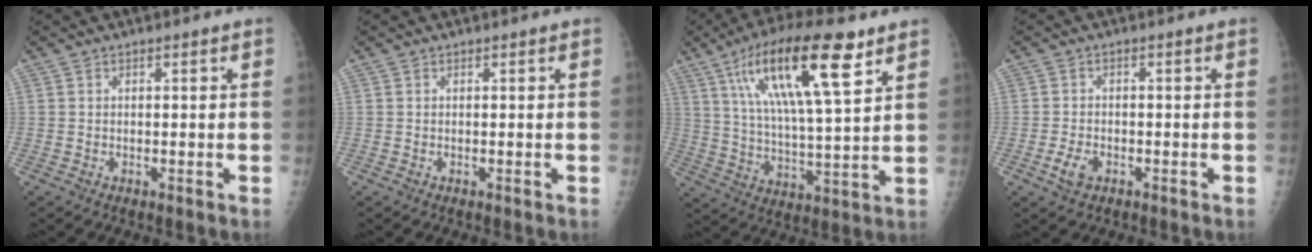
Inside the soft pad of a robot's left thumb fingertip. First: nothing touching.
{"total": 0.0}
{"total": 20.4, "force": [10.1, 4.9, 17.0], "torque": [-0.295, -0.022, 0.175]}
{"total": 3.3, "force": [-1.5, 2.0, 2.2], "torque": [-0.042, 0.006, -0.026]}